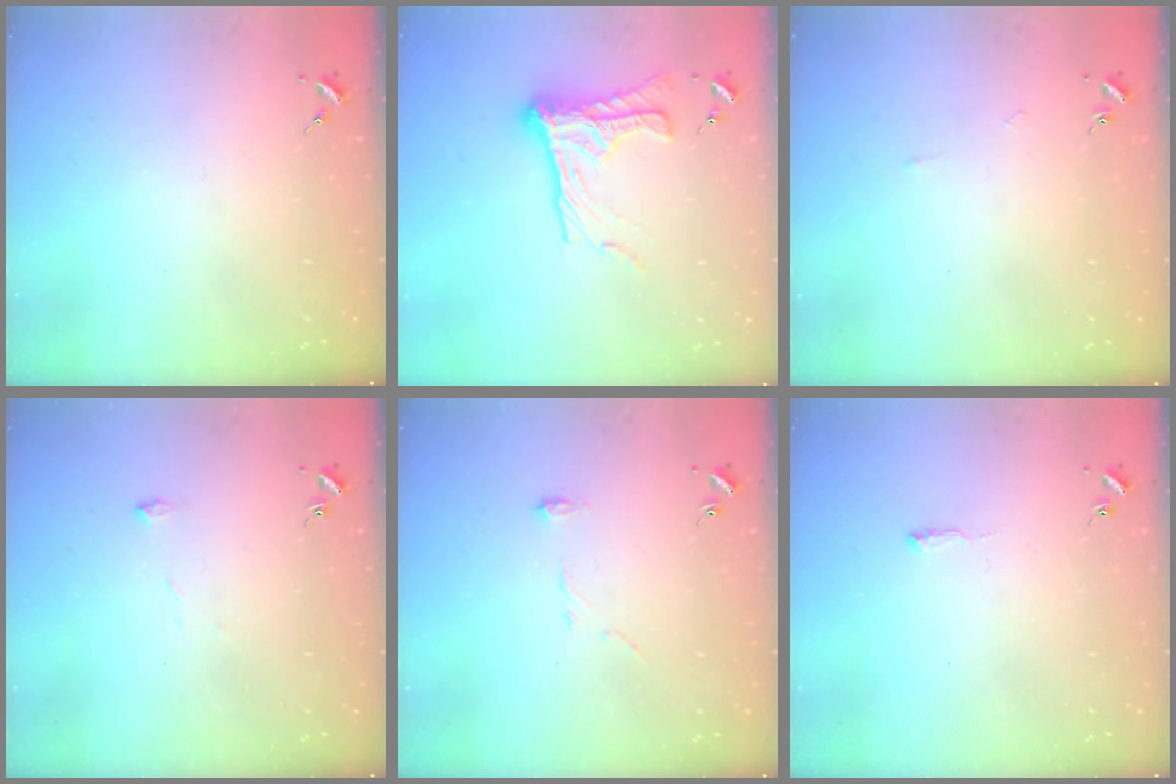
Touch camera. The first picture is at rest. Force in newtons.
{"total": 16.6, "press": 16.6, "slide": 1.4}
{"total": 1.7, "press": 1.7, "slide": 0.3}
{"total": 5.8, "press": 5.8, "slide": 0.3}
{"total": 6.9, "press": 6.9, "slide": 0.6}
{"total": 4.1, "press": 4.1, "slide": 0.5}